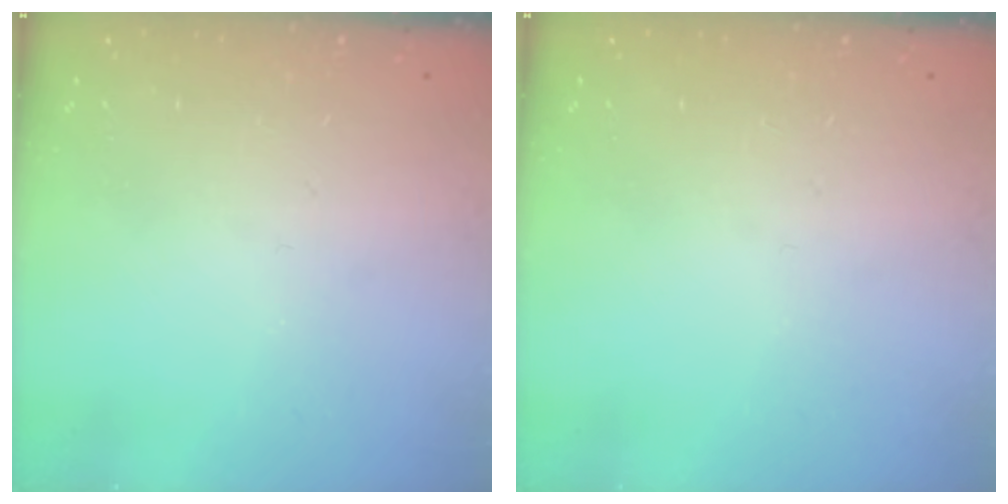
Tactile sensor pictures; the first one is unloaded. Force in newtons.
{"total": 0.0}